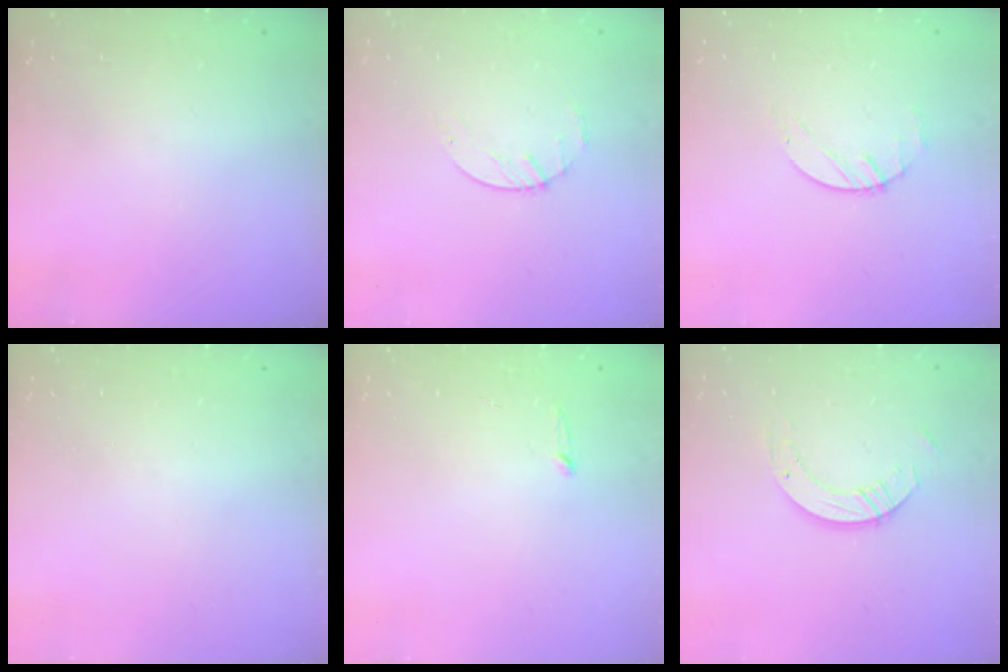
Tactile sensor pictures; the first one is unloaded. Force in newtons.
{"total": 2.2, "press": 2.2, "slide": 0.3}
{"total": 1.4, "press": 1.3, "slide": 0.2}
{"total": 0.0}
{"total": 2.5, "press": 2.5, "slide": 0.2}
{"total": 6.3, "press": 6.3, "slide": 0.5}